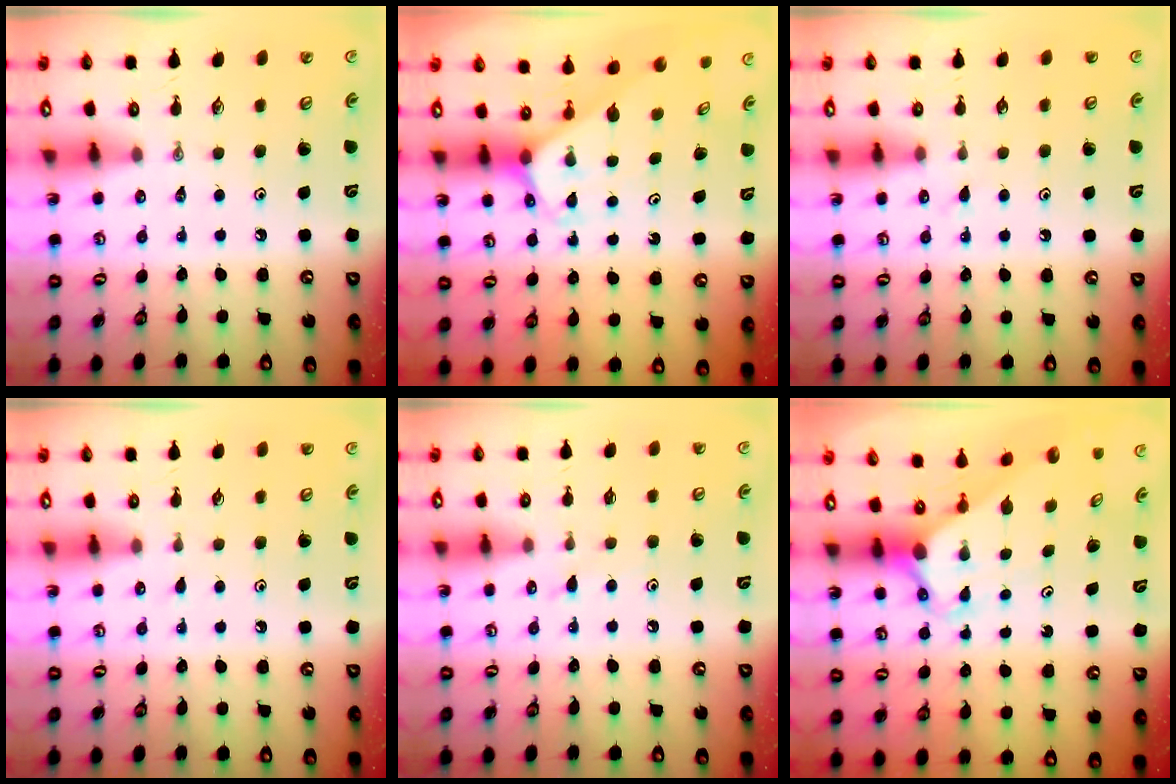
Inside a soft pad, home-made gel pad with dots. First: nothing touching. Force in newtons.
{"total": 2.5, "press": 2.5, "slide": 0.2}
{"total": 5.7, "press": 5.6, "slide": 0.8}
{"total": 2.0, "press": 2.0, "slide": 0.2}
{"total": 7.9, "press": 7.9, "slide": 0.6}
{"total": 2.9, "press": 2.9, "slide": 0.3}